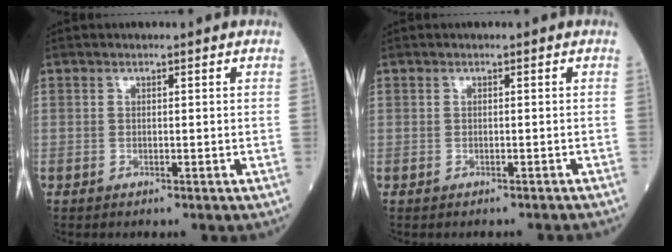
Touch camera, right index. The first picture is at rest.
{"total": 1.3, "force": [-1.2, 0.6, 0.3], "torque": [-0.002, 0.001, -0.015]}